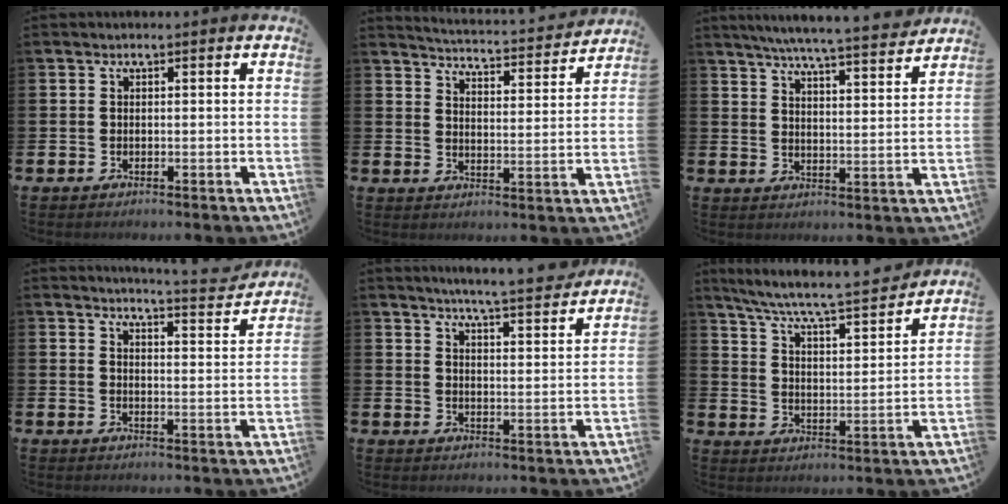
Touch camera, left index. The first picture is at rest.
{"total": 4.2, "force": [4.2, 0.0, 0.5], "torque": [-0.022, -0.041, 0.067]}
{"total": 6.5, "force": [6.2, -0.2, 2.0], "torque": [-0.052, -0.044, 0.106]}
{"total": 5.0, "force": [4.9, -0.3, 0.9], "torque": [-0.009, -0.040, 0.080]}
{"total": 5.7, "force": [5.6, -0.7, 1.1], "torque": [-0.034, -0.038, 0.096]}
{"total": 7.0, "force": [6.5, 0.3, 2.5], "torque": [-0.078, -0.054, 0.106]}